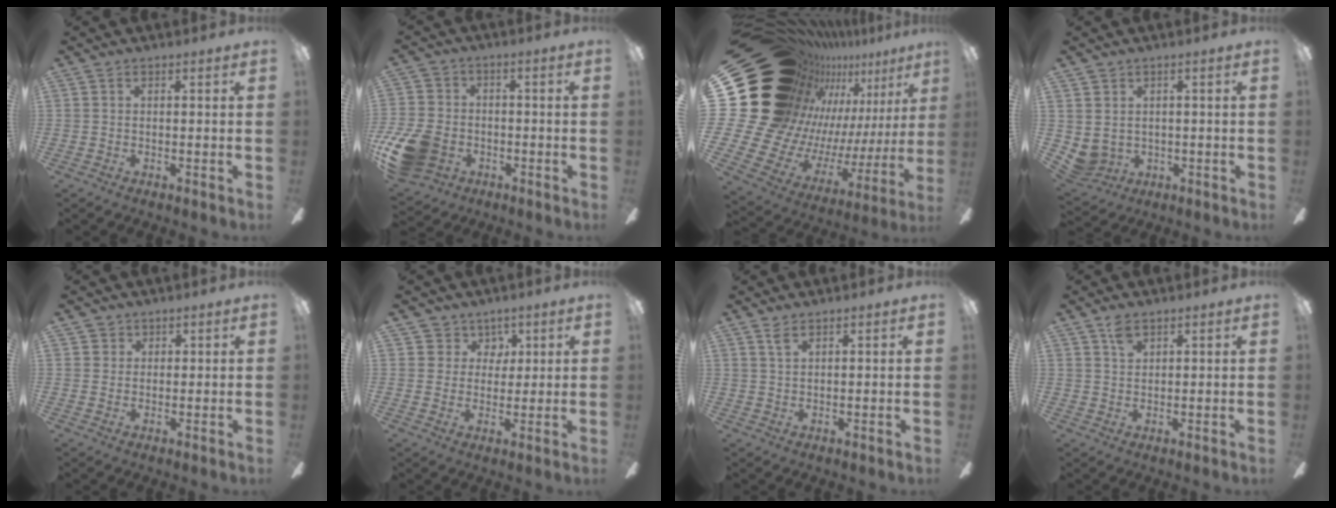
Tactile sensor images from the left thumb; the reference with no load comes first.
{"total": 13.6, "force": [-5.2, 10.1, 7.5], "torque": [-0.148, 0.033, -0.093]}
{"total": 27.9, "force": [13.9, 19.3, 14.6], "torque": [-0.265, -0.151, 0.326]}
{"total": 3.8, "force": [0.5, 3.6, 0.9], "torque": [-0.047, -0.010, 0.006]}
{"total": 2.3, "force": [1.3, 1.9, -0.1], "torque": [0.012, -0.001, 0.020]}
{"total": 5.6, "force": [2.8, 4.8, 0.5], "torque": [-0.018, -0.006, 0.050]}
{"total": 2.0, "force": [1.4, 0.7, 1.2], "torque": [-0.029, 0.001, 0.026]}
{"total": 3.1, "force": [2.1, 1.5, 1.7], "torque": [-0.032, -0.004, 0.038]}